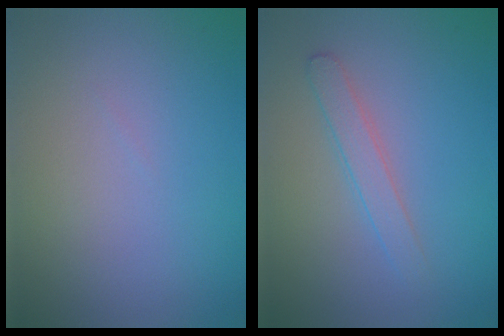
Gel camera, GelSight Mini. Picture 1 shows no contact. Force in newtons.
{"total": 1.7, "press": 1.7, "slide": 0.1}